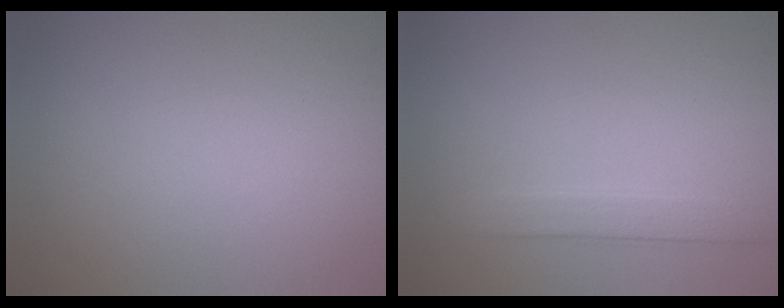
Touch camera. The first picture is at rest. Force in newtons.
{"total": 2.2, "press": 2.2, "slide": 0.1}